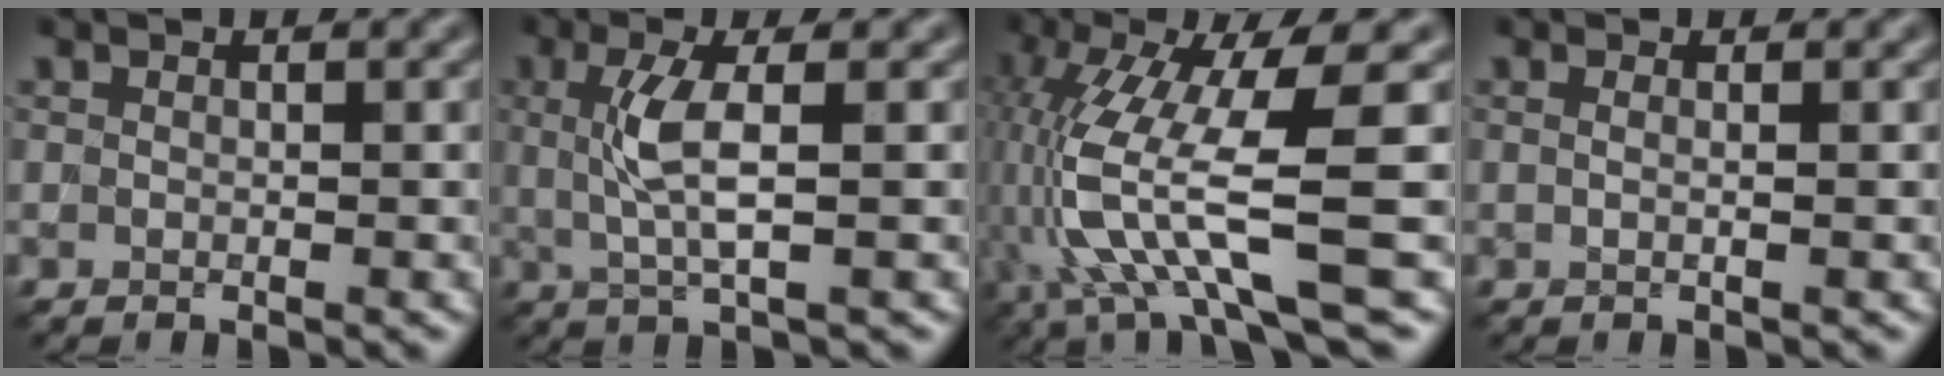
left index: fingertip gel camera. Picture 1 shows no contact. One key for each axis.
{"total": 4.0, "fx": 0.4, "fy": 0.9, "fz": 3.8, "tx": -0.085, "ty": -0.001, "tz": 0.010}
{"total": 10.8, "fx": -2.1, "fy": 2.4, "fz": 10.3, "tx": -0.214, "ty": -0.006, "tz": -0.035}
{"total": 1.0, "fx": 0.1, "fy": 0.4, "fz": 0.9, "tx": -0.010, "ty": -0.006, "tz": -0.007}